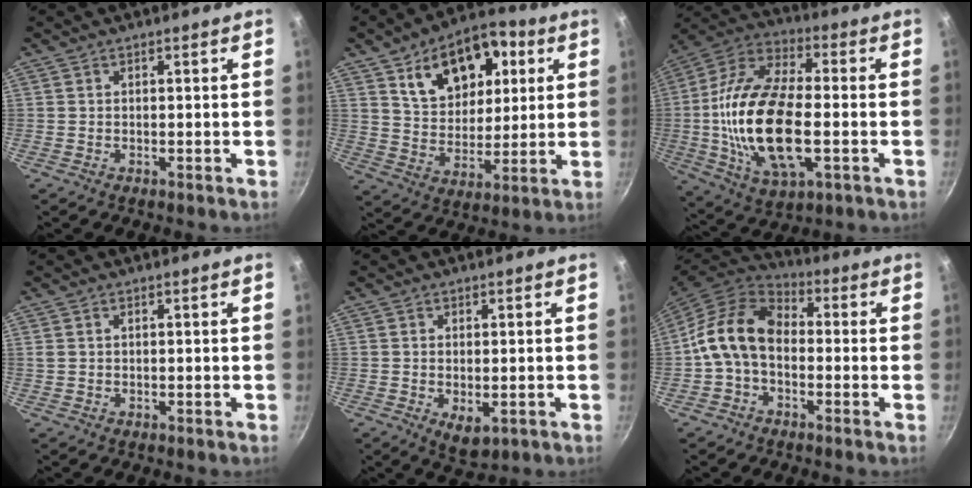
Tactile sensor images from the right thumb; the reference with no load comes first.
{"total": 17.8, "force": [7.2, 11.2, 11.7], "torque": [-0.131, -0.010, 0.121]}
{"total": 23.5, "force": [-2.7, 11.0, 20.5], "torque": [-0.412, 0.012, -0.044]}
{"total": 1.1, "force": [0.4, 0.7, 0.7], "torque": [-0.017, 0.006, 0.013]}
{"total": 4.4, "force": [-1.1, 2.3, 3.6], "torque": [-0.058, -0.011, -0.009]}
{"total": 12.9, "force": [-1.3, 8.9, 9.3], "torque": [-0.164, 0.035, -0.038]}